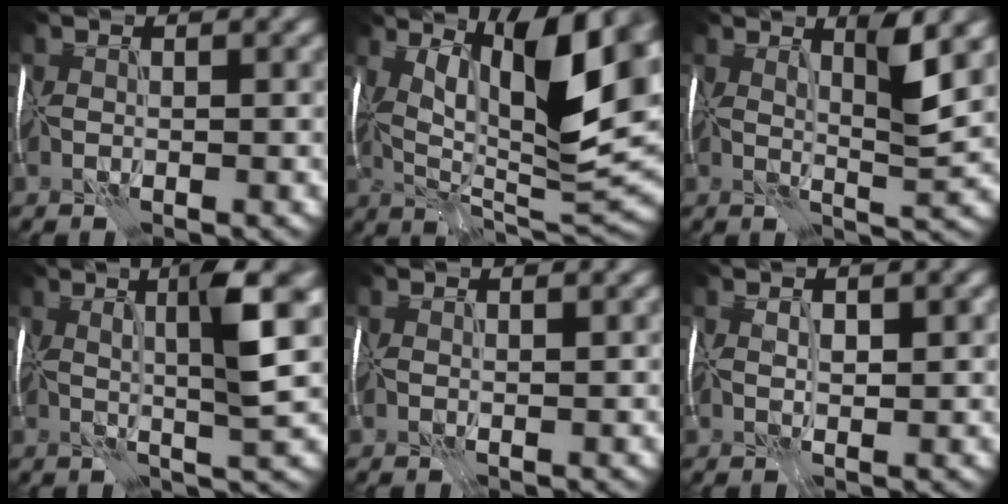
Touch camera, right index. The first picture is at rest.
{"total": 12.9, "force": [4.6, 3.4, 11.6], "torque": [-0.182, -0.001, 0.082]}
{"total": 4.1, "force": [2.2, 0.3, 3.5], "torque": [-0.051, 0.000, 0.040]}
{"total": 6.1, "force": [2.1, 0.2, 5.7], "torque": [-0.086, 0.010, 0.038]}
{"total": 0.6, "force": [0.6, 0.0, 0.3], "torque": [-0.004, 0.000, 0.012]}
{"total": 2.5, "force": [0.9, 1.2, 2.0], "torque": [-0.025, 0.001, 0.022]}